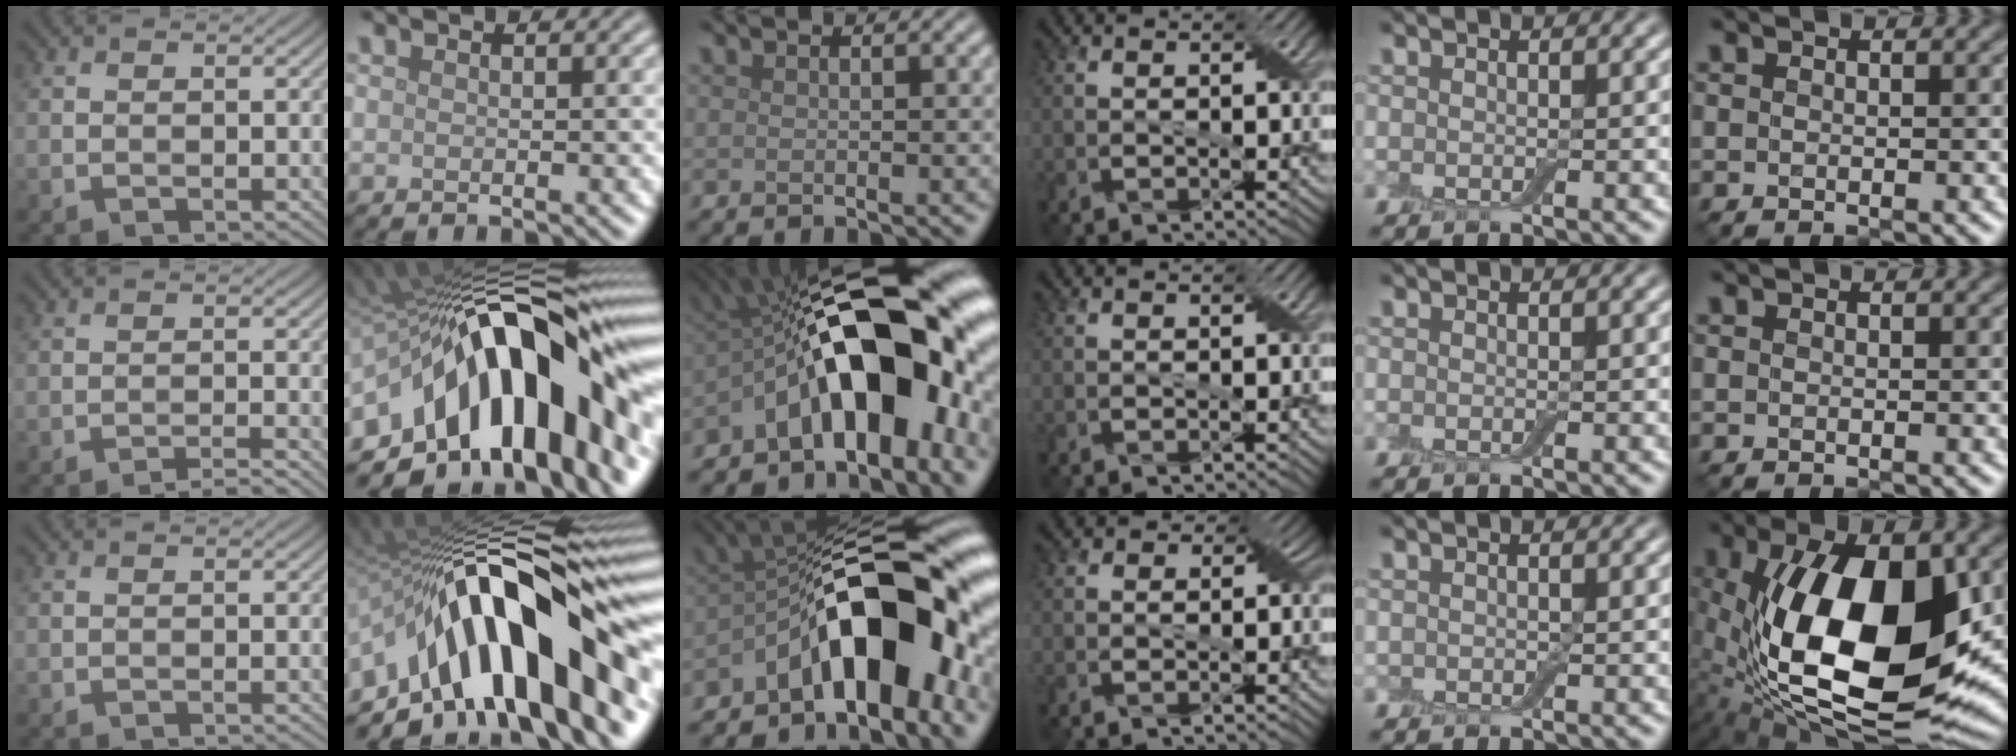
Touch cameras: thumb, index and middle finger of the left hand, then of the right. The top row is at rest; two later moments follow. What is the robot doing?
{"motion": "wrap", "object": "cling film"}